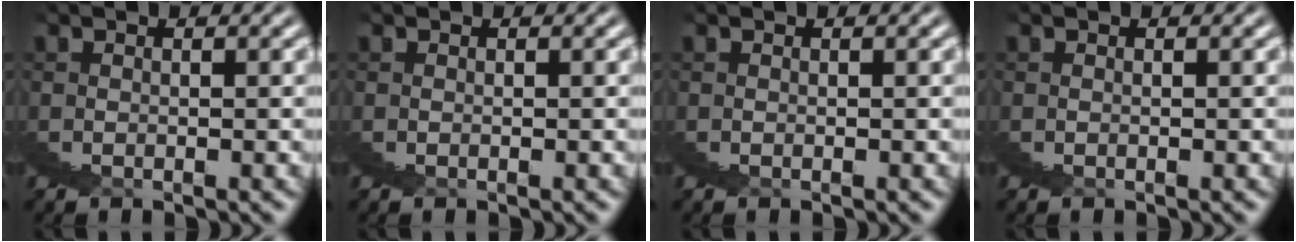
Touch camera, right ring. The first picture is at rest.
{"total": 0.0}
{"total": 0.0}
{"total": 0.0}